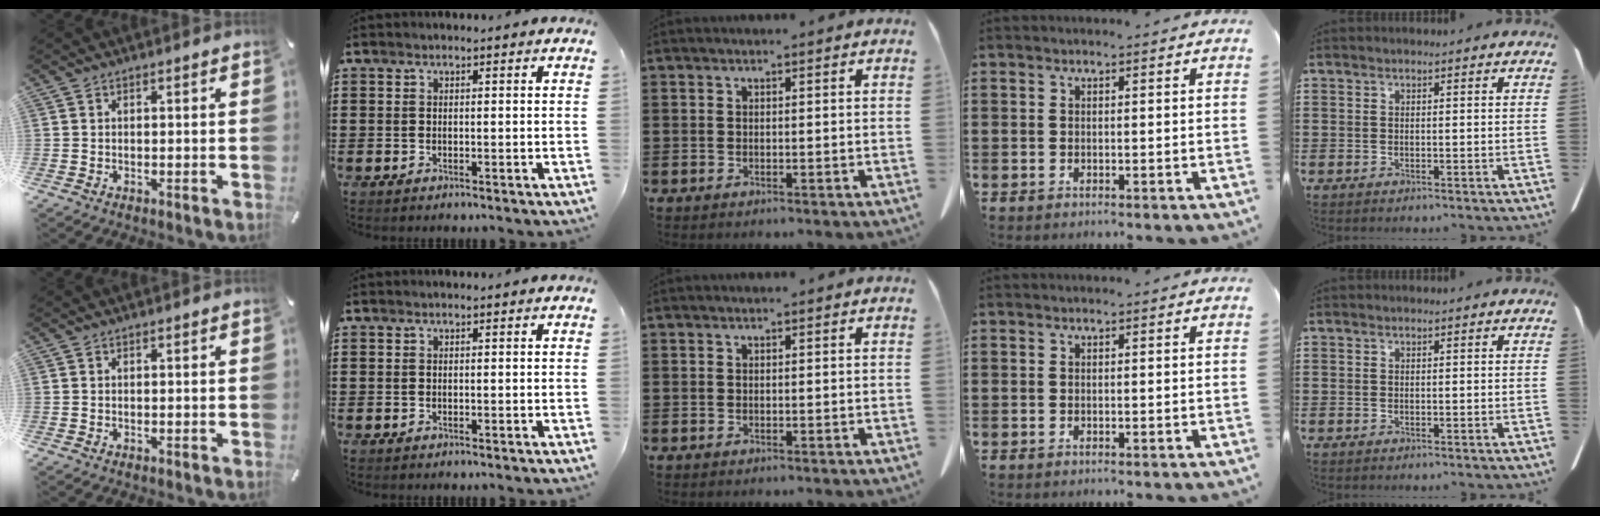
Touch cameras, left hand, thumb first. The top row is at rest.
{}